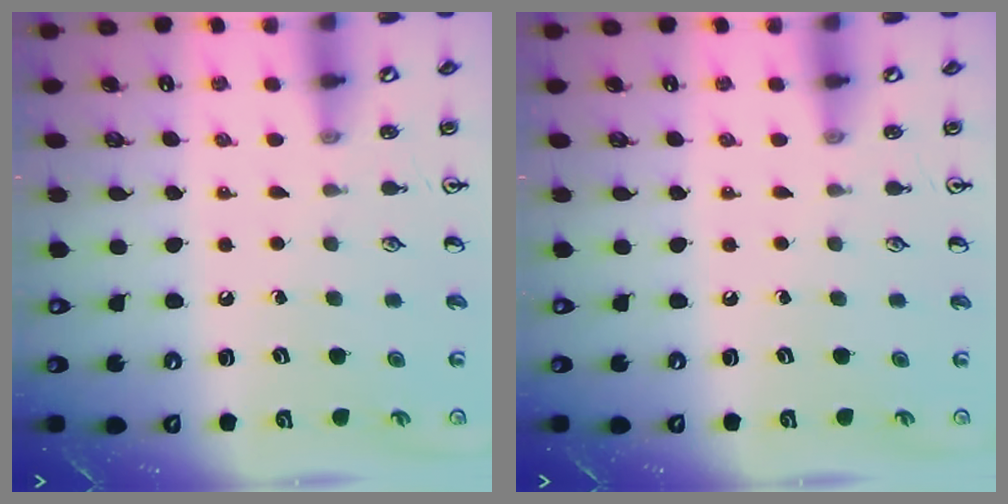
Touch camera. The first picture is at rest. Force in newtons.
{"total": 0.0}